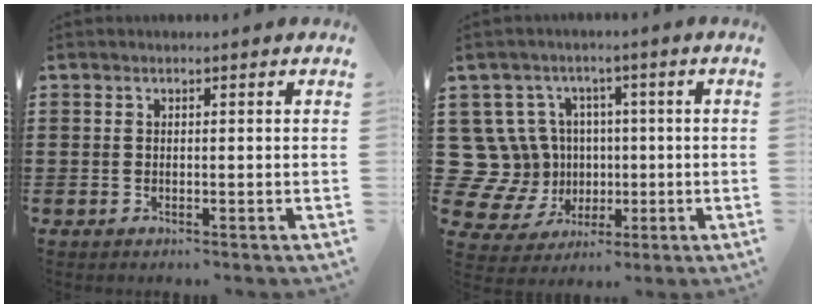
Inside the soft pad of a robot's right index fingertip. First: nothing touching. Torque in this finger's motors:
{"motor_torque": [-0.75, 0.80, 0.05, -0.06]}